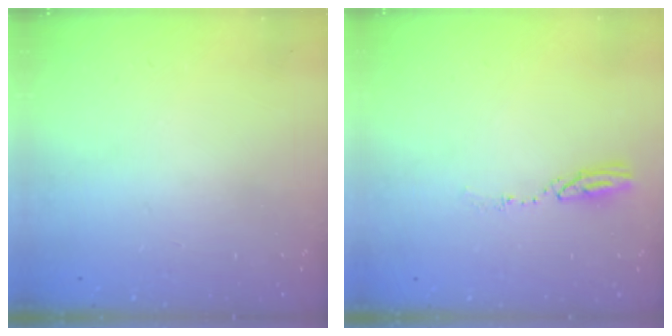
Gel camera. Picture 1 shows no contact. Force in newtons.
{"total": 4.0, "press": 4.0, "slide": 0.4}